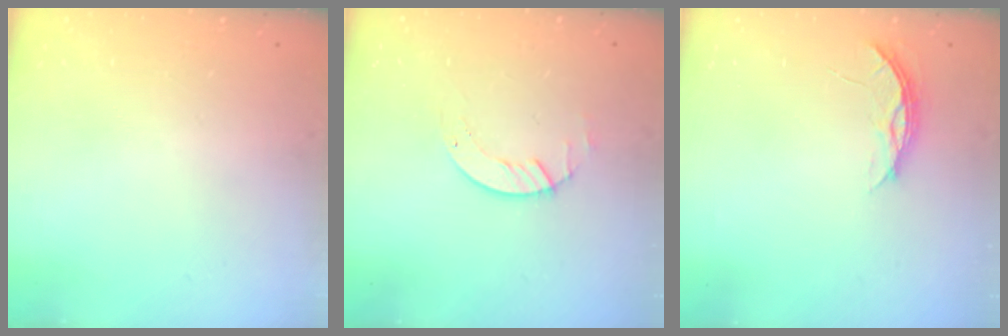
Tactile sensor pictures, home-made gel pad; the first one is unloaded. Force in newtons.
{"total": 2.0, "press": 2.0, "slide": 0.2}
{"total": 3.9, "press": 3.9, "slide": 0.4}